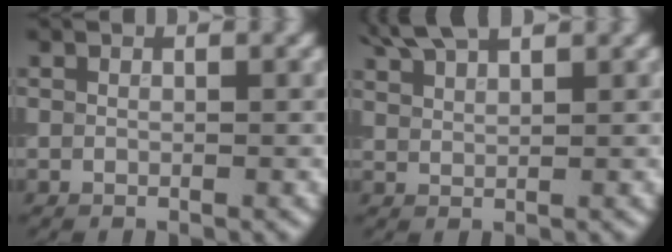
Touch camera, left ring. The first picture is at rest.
{"total": 4.4, "force": [3.7, 1.0, 2.1], "torque": [-0.038, 0.015, 0.057]}